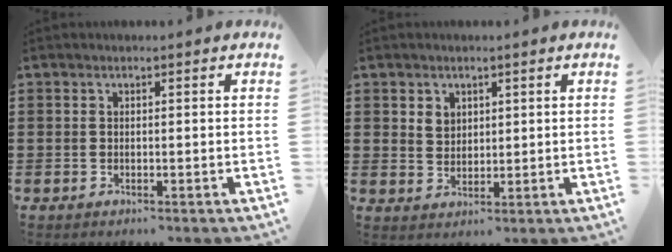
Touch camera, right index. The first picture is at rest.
{"total": 2.4, "force": [1.5, 1.8, 0.4], "torque": [-0.014, 0.007, 0.028]}